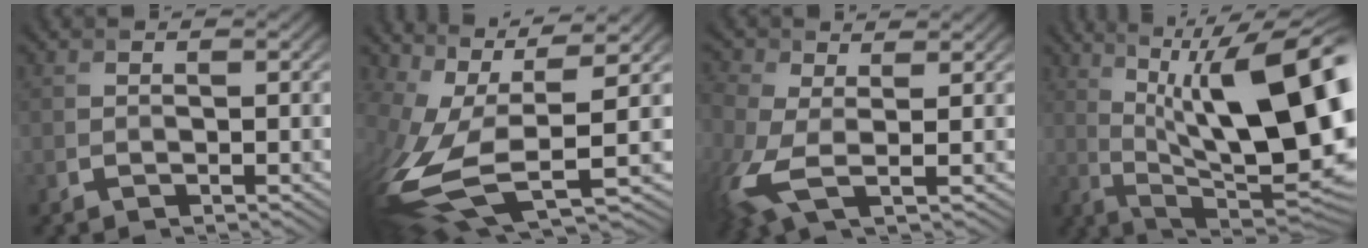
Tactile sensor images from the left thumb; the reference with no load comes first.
{"total": 14.9, "force": [-2.1, 6.0, 13.5], "torque": [-0.306, -0.032, -0.022]}
{"total": 8.4, "force": [-0.5, 4.6, 7.0], "torque": [-0.221, -0.003, -0.020]}
{"total": 18.0, "force": [3.5, 6.4, 16.4], "torque": [-0.244, 0.023, 0.065]}